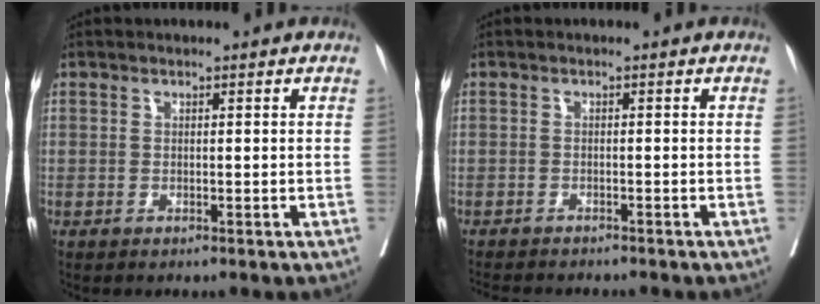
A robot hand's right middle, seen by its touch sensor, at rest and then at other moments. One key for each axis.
{"total": 7.1, "fx": -6.5, "fy": 1.3, "fz": 2.7, "tx": -0.036, "ty": -0.005, "tz": -0.090}